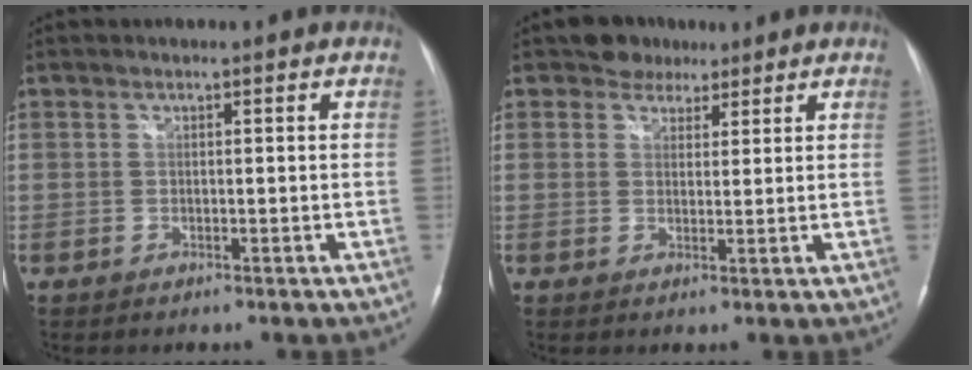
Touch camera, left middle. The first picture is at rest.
{"total": 3.8, "force": [2.8, 2.5, 0.2], "torque": [-0.001, 0.007, 0.039]}